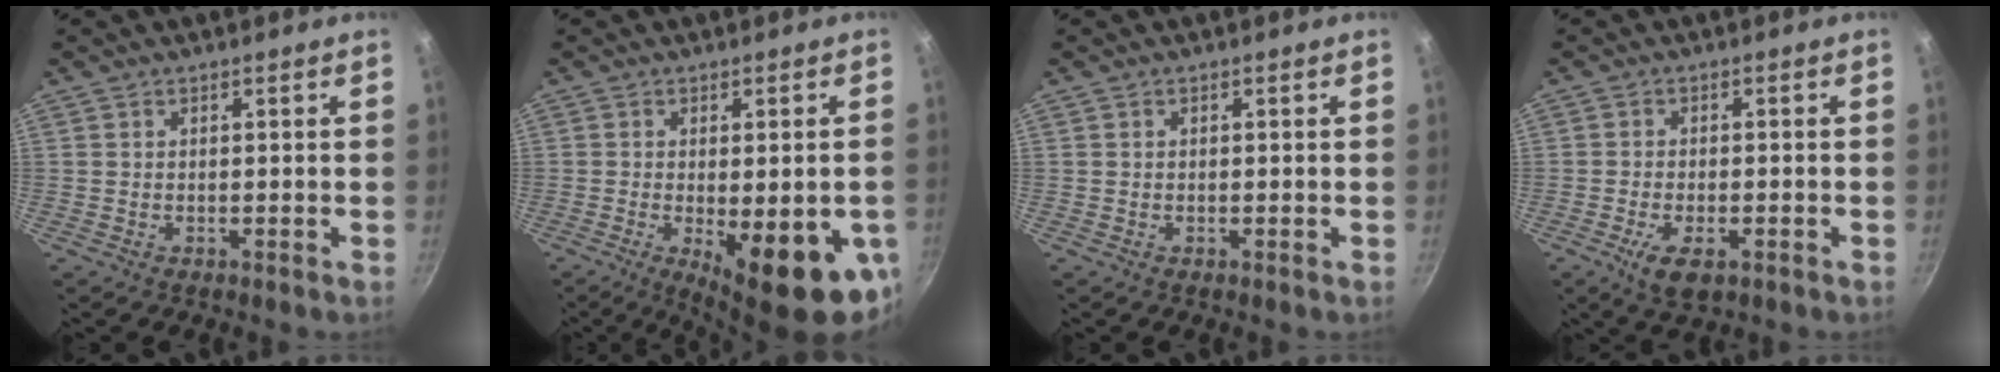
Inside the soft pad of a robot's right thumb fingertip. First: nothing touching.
{"total": 17.0, "force": [-4.9, 5.5, 15.3], "torque": [-0.176, -0.013, -0.052]}
{"total": 0.0}
{"total": 5.9, "force": [-2.7, 2.7, 4.5], "torque": [-0.081, 0.001, -0.044]}